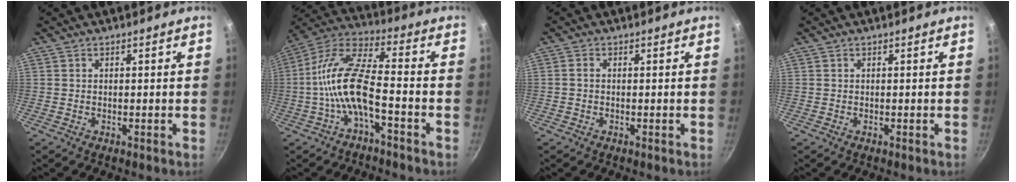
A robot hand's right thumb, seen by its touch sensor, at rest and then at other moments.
{"total": 12.8, "force": [-3.9, 4.3, 11.4], "torque": [-0.235, 0.045, -0.086]}
{"total": 1.2, "force": [-0.1, 0.9, 0.7], "torque": [-0.014, 0.006, -0.004]}
{"total": 0.0}